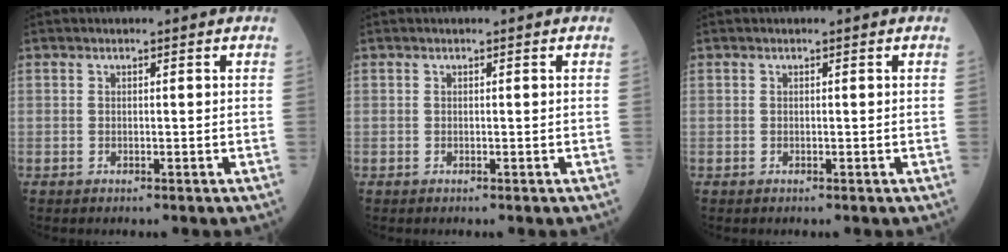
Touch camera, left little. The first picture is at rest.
{"total": 0.0}
{"total": 0.0}